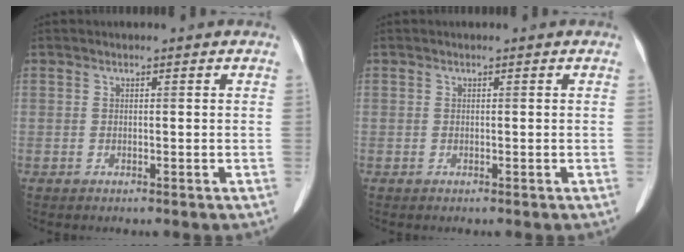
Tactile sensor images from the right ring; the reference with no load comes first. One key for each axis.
{"total": 0.0}